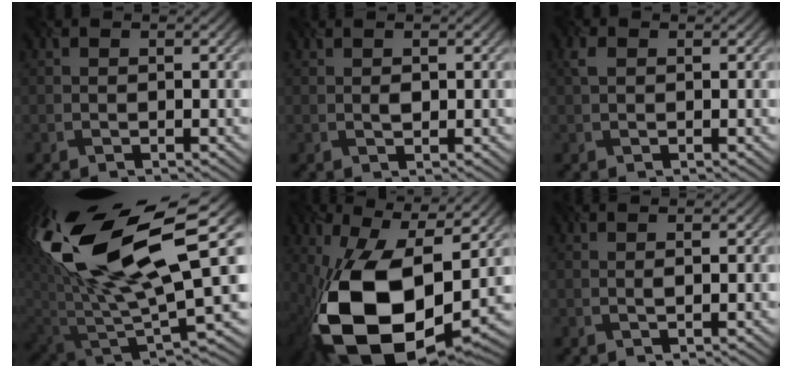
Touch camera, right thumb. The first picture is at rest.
{"total": 1.0, "force": [0.3, 0.4, 0.8], "torque": [-0.023, 0.002, 0.010]}
{"total": 0.7, "force": [0.4, 0.4, 0.4], "torque": [-0.019, 0.005, 0.009]}
{"total": 18.0, "force": [7.8, 7.6, 14.3], "torque": [-0.299, 0.004, 0.141]}
{"total": 19.4, "force": [-2.8, 10.9, 15.8], "torque": [-0.341, -0.056, -0.023]}
{"total": 1.0, "force": [0.4, 0.2, 0.9], "torque": [-0.015, 0.003, 0.007]}